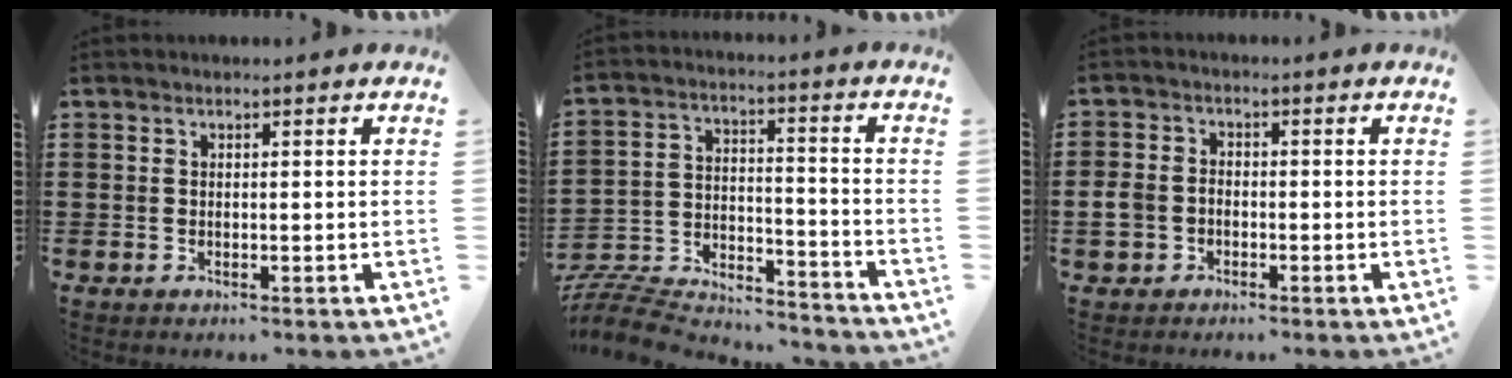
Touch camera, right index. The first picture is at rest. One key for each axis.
{"total": 6.8, "fx": -6.5, "fy": 1.5, "fz": 1.3, "tx": -0.041, "ty": -0.007, "tz": -0.135}
{"total": 2.9, "fx": -1.3, "fy": 2.2, "fz": 1.5, "tx": -0.053, "ty": -0.006, "tz": -0.031}